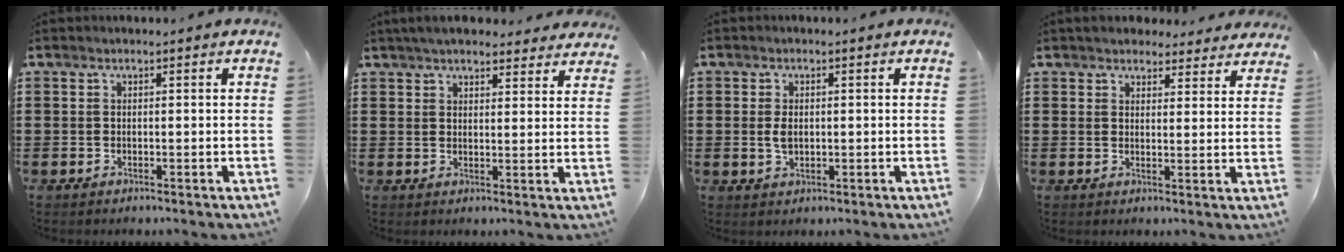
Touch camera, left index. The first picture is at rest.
{"total": 4.9, "force": [4.6, 0.9, 1.6], "torque": [-0.043, -0.009, 0.085]}
{"total": 2.7, "force": [0.1, 1.5, 2.2], "torque": [-0.053, 0.002, -0.001]}
{"total": 3.7, "force": [3.6, 0.8, 0.5], "torque": [-0.011, -0.013, 0.067]}